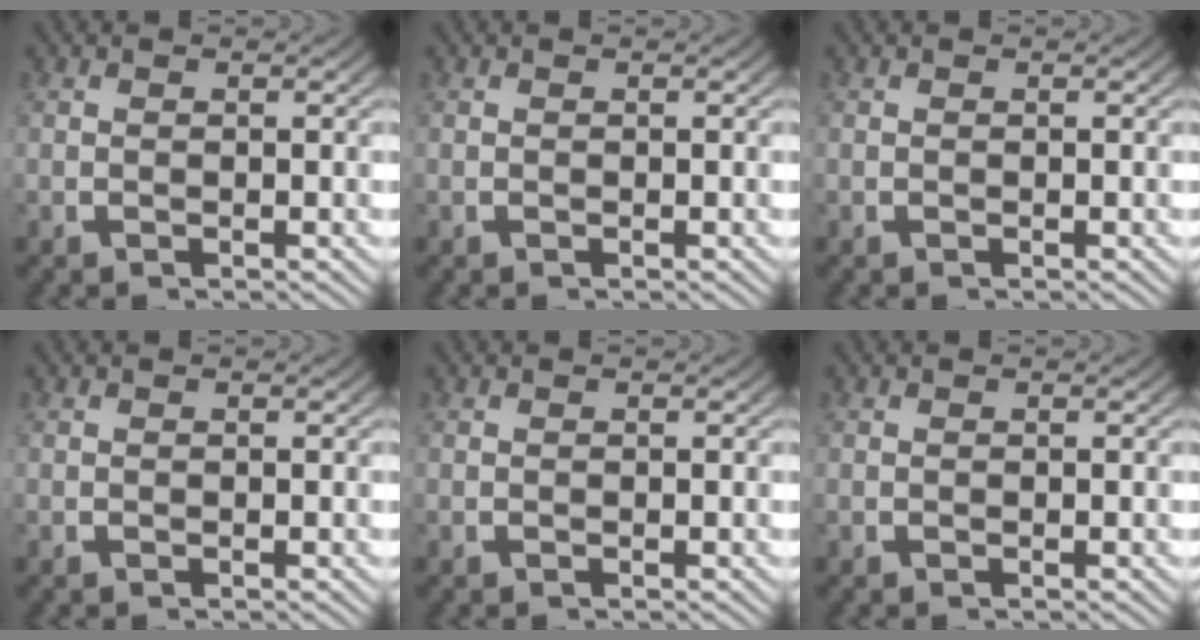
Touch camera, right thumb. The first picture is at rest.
{"total": 0.0}
{"total": 0.0}
{"total": 0.0}
{"total": 0.0}
{"total": 0.0}